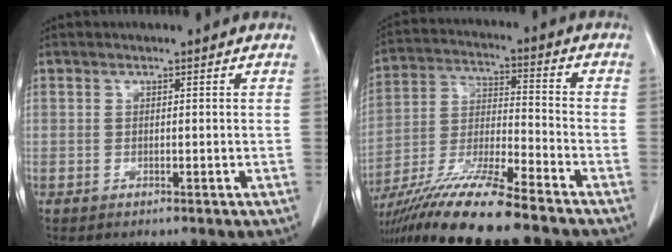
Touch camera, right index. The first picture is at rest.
{"total": 15.8, "force": [-12.6, 0.3, 9.5], "torque": [-0.195, -0.026, -0.231]}